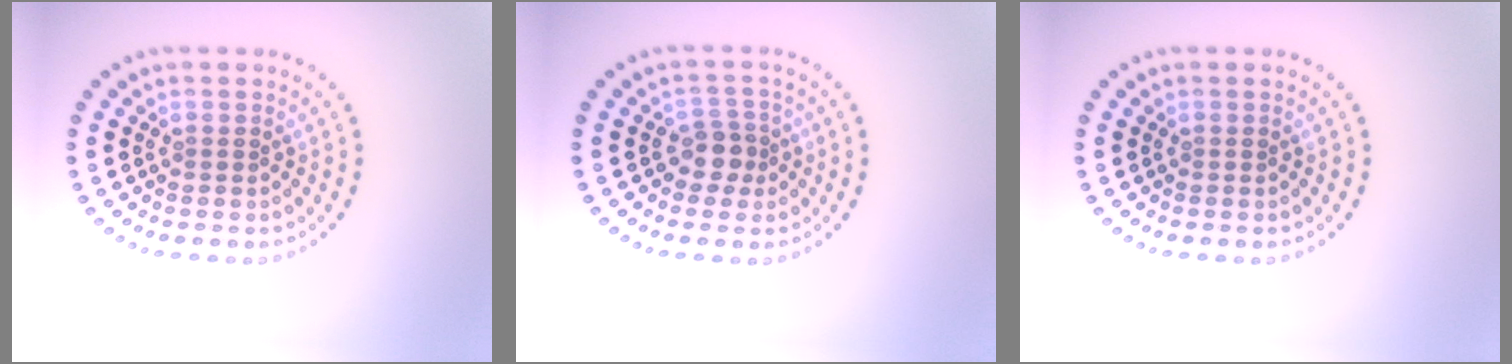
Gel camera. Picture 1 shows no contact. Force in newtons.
{"total": 2.0, "press": 1.7, "slide": 1.1}
{"total": 0.0}